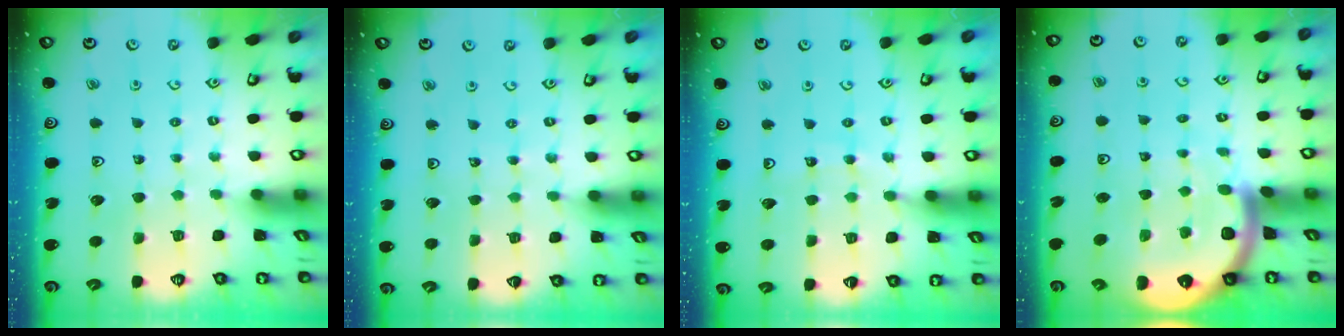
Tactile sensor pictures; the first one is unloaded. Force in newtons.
{"total": 2.6, "press": 2.6, "slide": 0.2}
{"total": 8.6, "press": 8.6, "slide": 1.0}
{"total": 7.2, "press": 7.1, "slide": 1.0}